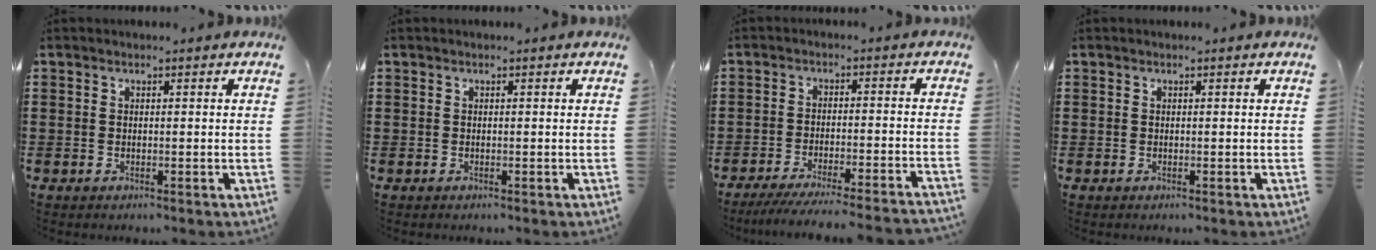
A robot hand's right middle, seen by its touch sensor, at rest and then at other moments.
{"total": 0.0}
{"total": 5.2, "force": [-4.7, -0.2, 2.1], "torque": [-0.038, -0.015, -0.092]}
{"total": 0.0}